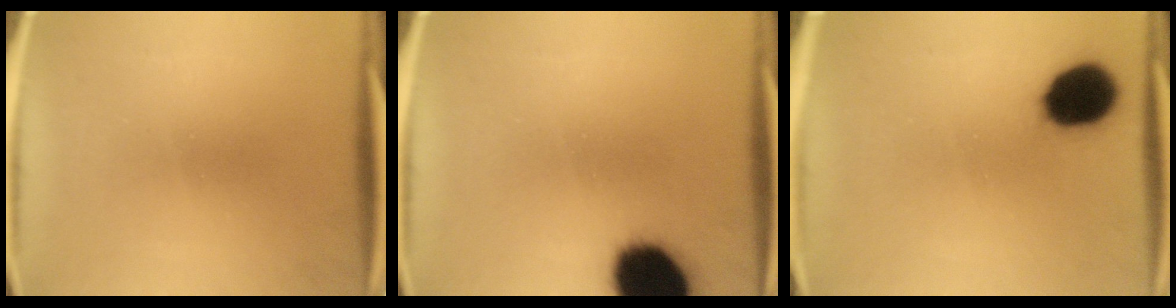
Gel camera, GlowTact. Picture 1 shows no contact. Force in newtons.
{"total": 19.6}
{"total": 13.0}